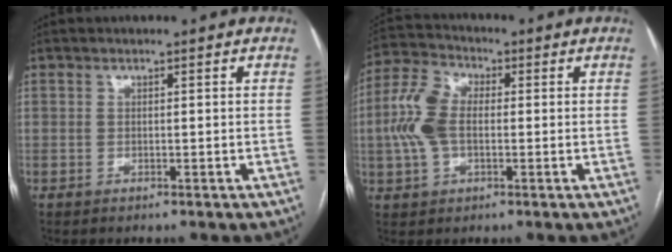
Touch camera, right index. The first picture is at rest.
{"total": 9.0, "force": [-0.2, 5.2, 7.4], "torque": [-0.186, 0.025, -0.007]}